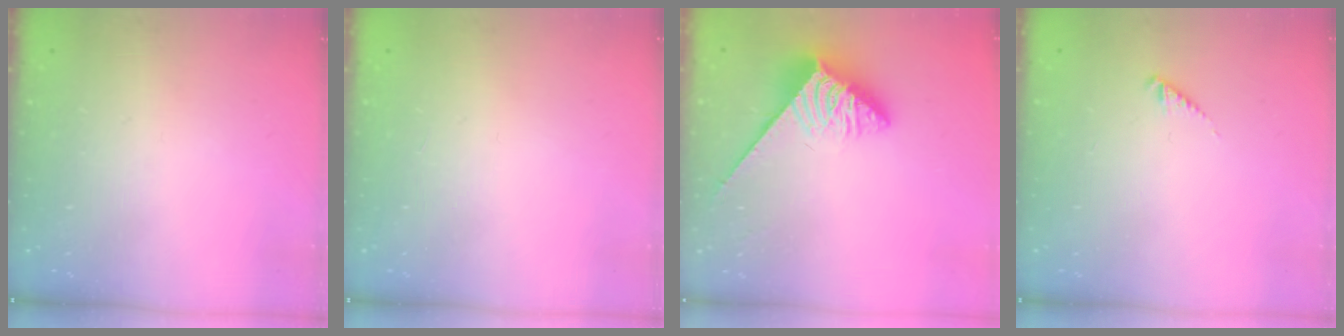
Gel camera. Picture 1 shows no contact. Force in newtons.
{"total": 0.0}
{"total": 3.8, "press": 3.8, "slide": 0.6}
{"total": 2.3, "press": 2.3, "slide": 0.4}